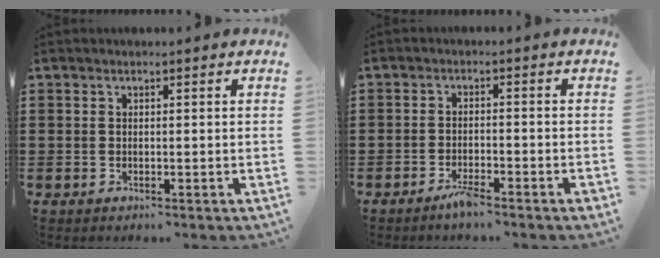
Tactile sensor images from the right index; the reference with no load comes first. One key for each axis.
{"total": 2.7, "fx": -2.2, "fy": 0.2, "fz": 1.6, "tx": -0.034, "ty": 0.000, "tz": -0.041}